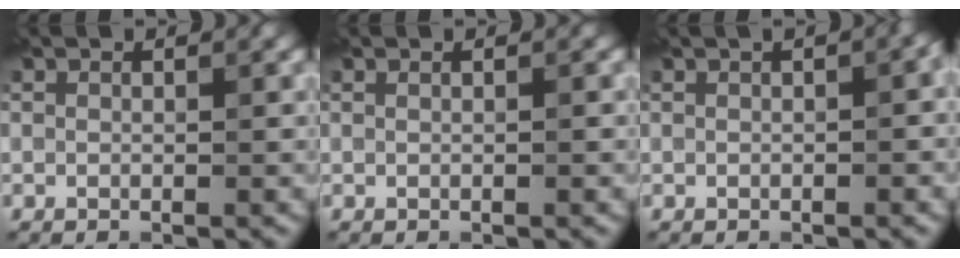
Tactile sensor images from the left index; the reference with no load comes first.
{"total": 0.6, "force": [0.2, 0.2, 0.5], "torque": [-0.007, -0.001, -0.001]}
{"total": 2.8, "force": [0.5, 1.1, 2.5], "torque": [-0.018, 0.012, 0.006]}